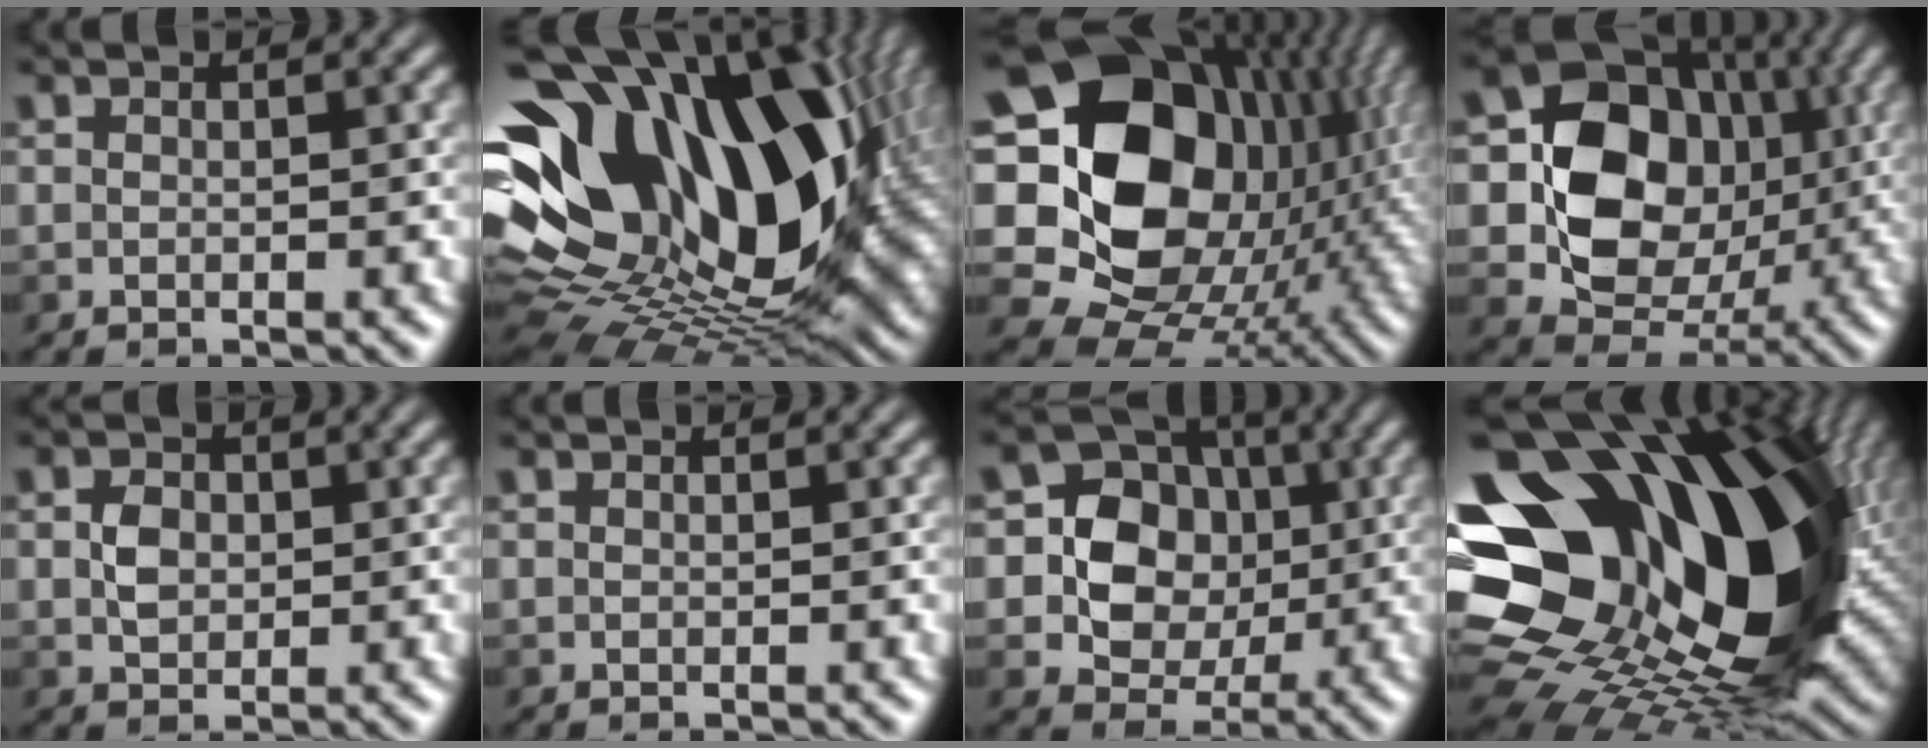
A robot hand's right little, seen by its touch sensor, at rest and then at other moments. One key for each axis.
{"total": 18.8, "fx": 1.5, "fy": 12.5, "fz": 13.9, "tx": -0.269, "ty": 0.009, "tz": 0.033}
{"total": 19.9, "fx": 1.9, "fy": 15.7, "fz": 12.1, "tx": -0.250, "ty": 0.008, "tz": 0.053}
{"total": 11.3, "fx": -0.2, "fy": 9.5, "fz": 6.1, "tx": -0.100, "ty": -0.011, "tz": -0.010}
{"total": 2.1, "fx": -0.9, "fy": 1.6, "fz": 1.1, "tx": -0.026, "ty": 0.000, "tz": -0.018}
{"total": 0.0}
{"total": 6.7, "fx": -0.9, "fy": 5.8, "fz": 3.3, "tx": -0.044, "ty": -0.006, "tz": -0.028}
{"total": 20.2, "fx": 0.6, "fy": 12.7, "fz": 15.7, "tx": -0.294, "ty": -0.035, "tz": 0.025}